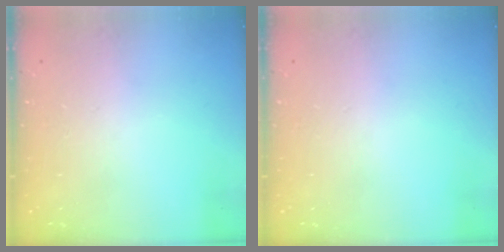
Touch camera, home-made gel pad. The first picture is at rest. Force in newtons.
{"total": 0.0}